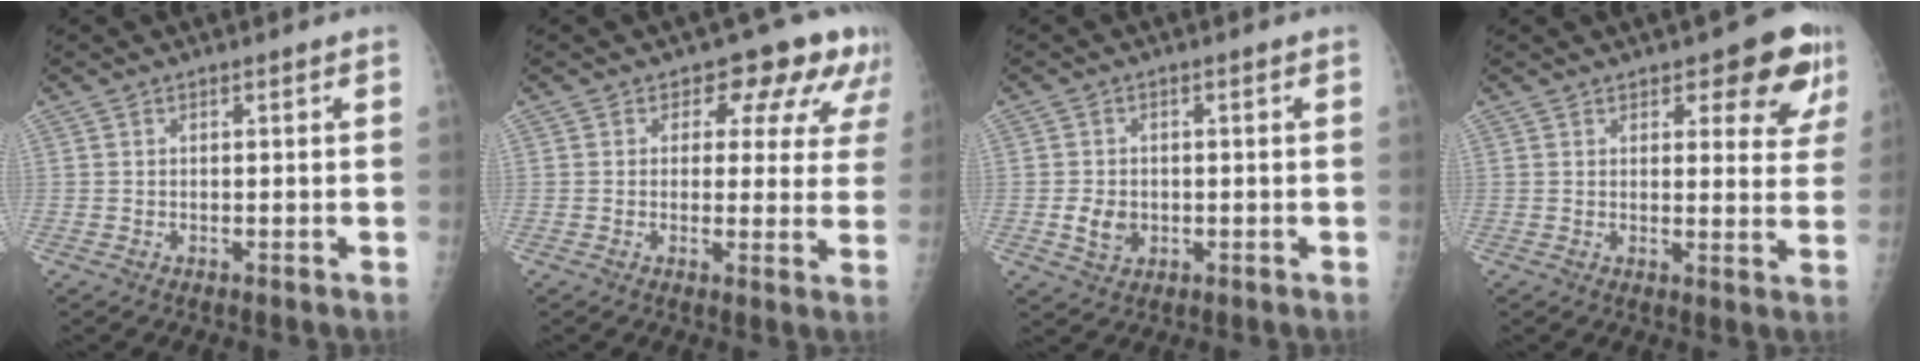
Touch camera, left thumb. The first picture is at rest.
{"total": 10.3, "force": [6.1, 6.1, 5.5], "torque": [-0.013, -0.020, 0.056]}
{"total": 4.0, "force": [-0.6, 3.2, 2.3], "torque": [-0.031, 0.001, -0.005]}
{"total": 9.8, "force": [5.7, 4.0, 6.9], "torque": [-0.041, -0.025, 0.066]}